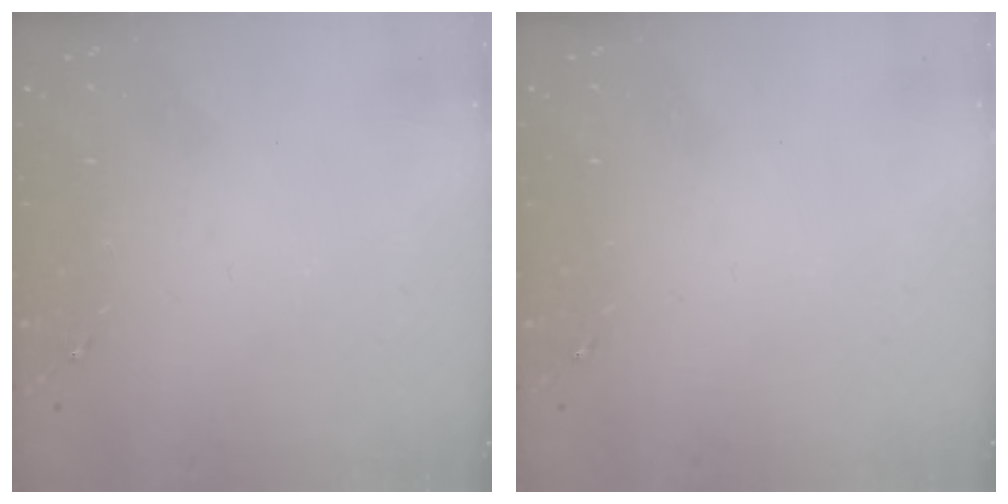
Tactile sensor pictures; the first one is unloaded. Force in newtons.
{"total": 0.0}